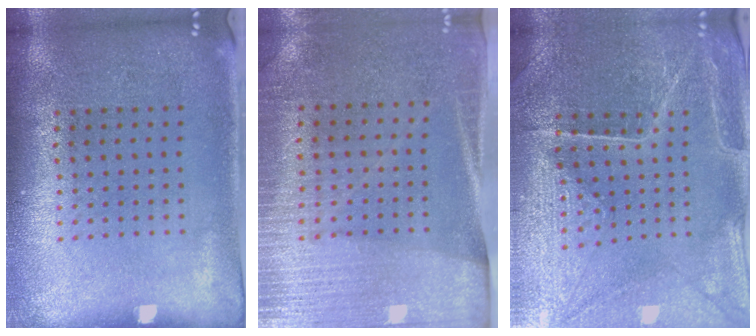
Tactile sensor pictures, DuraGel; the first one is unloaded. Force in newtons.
{"total": 2.8, "press": 2.5, "slide": 1.3}
{"total": 2.9, "press": 2.9, "slide": 0.2}